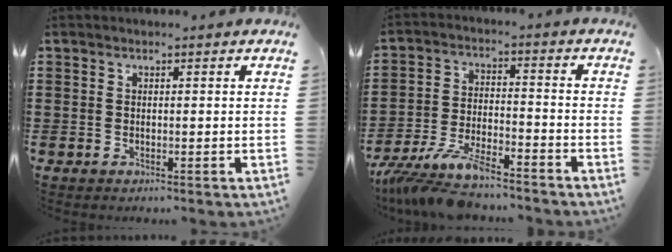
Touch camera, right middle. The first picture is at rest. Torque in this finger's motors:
{"motor_torque": [1.30, -0.05, 0.20, 0.21]}